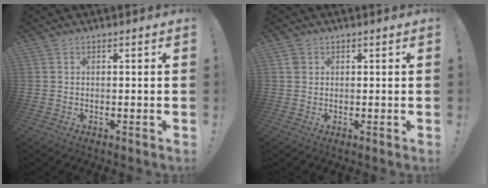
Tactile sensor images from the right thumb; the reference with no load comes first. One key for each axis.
{"total": 1.9, "fx": 0.8, "fy": 1.6, "fz": 0.7, "tx": -0.006, "ty": 0.000, "tz": 0.013}